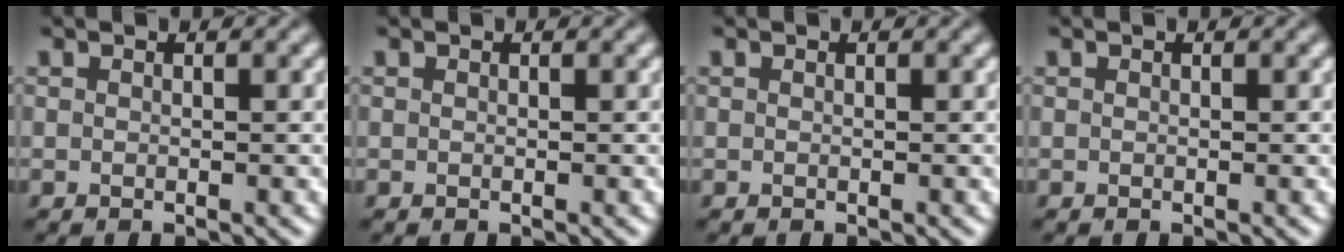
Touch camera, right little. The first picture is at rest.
{"total": 0.0}
{"total": 0.0}
{"total": 0.0}